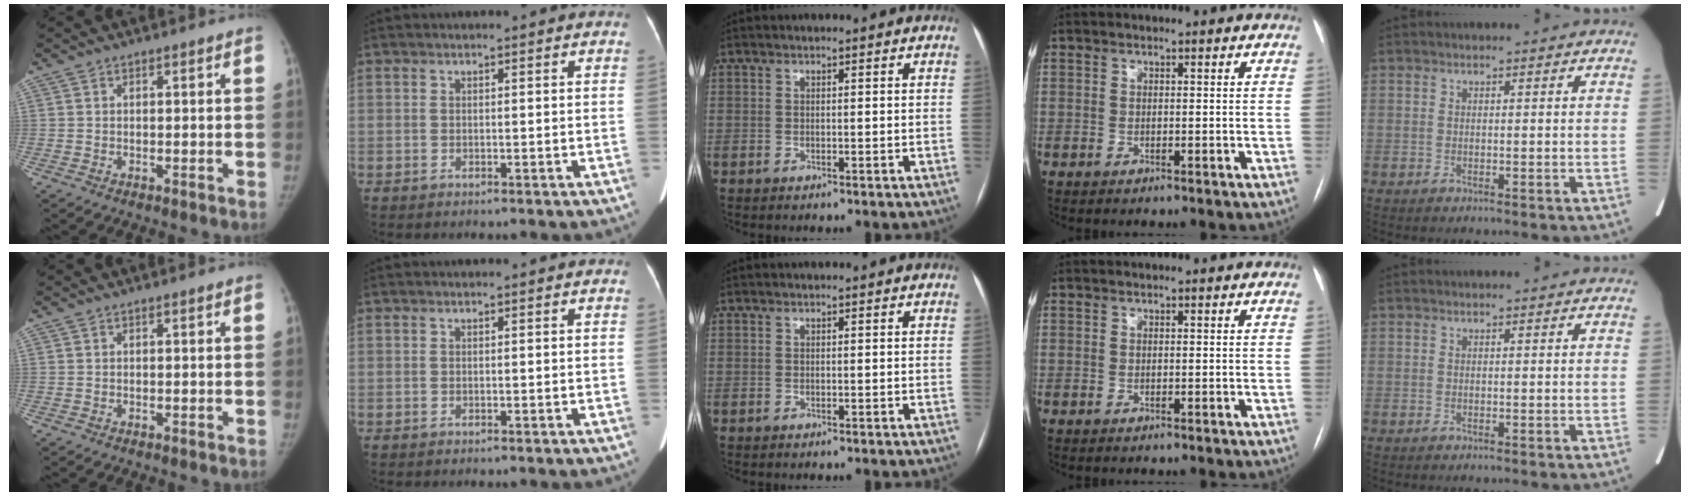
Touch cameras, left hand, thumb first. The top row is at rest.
{}